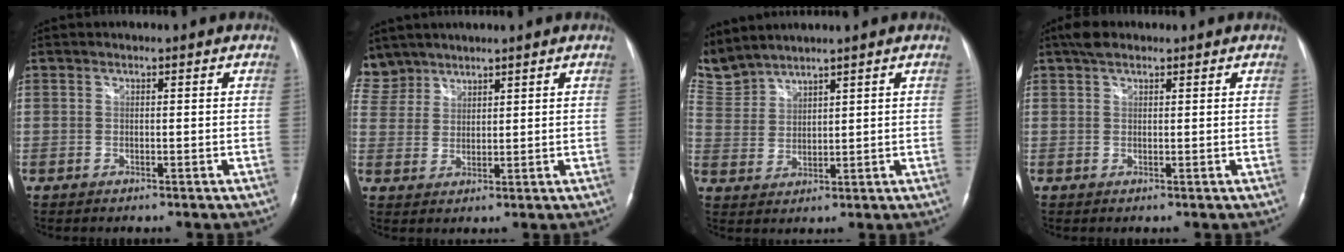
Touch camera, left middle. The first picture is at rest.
{"total": 7.0, "force": [5.9, 3.8, 0.0], "torque": [-0.004, 0.011, 0.125]}
{"total": 7.7, "force": [7.6, 0.7, 1.3], "torque": [-0.056, 0.012, 0.172]}
{"total": 2.9, "force": [2.1, 1.2, 1.6], "torque": [-0.033, 0.019, 0.038]}